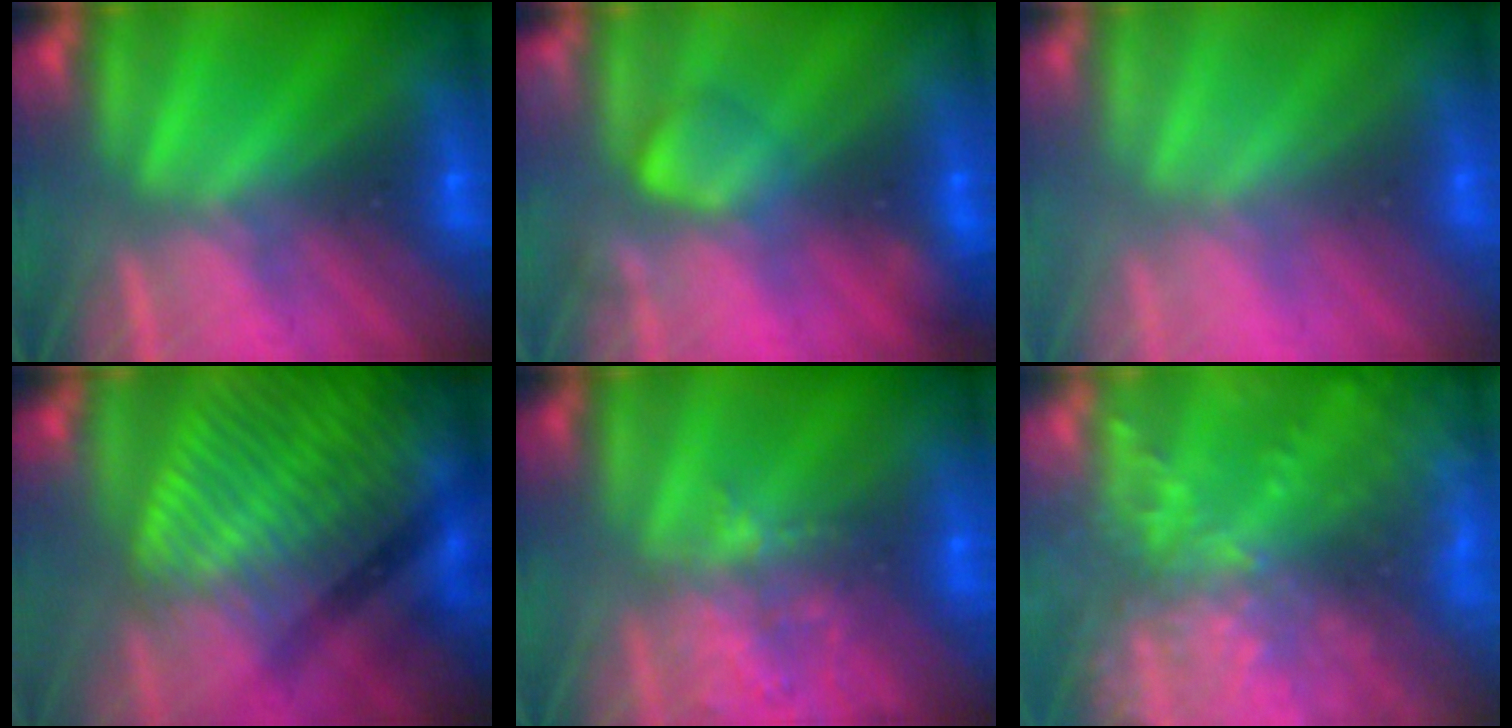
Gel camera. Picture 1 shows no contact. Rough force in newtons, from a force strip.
{"total": 2.4}
{"total": 2.9}
{"total": 3.2}
{"total": 2.0}
{"total": 9.6}